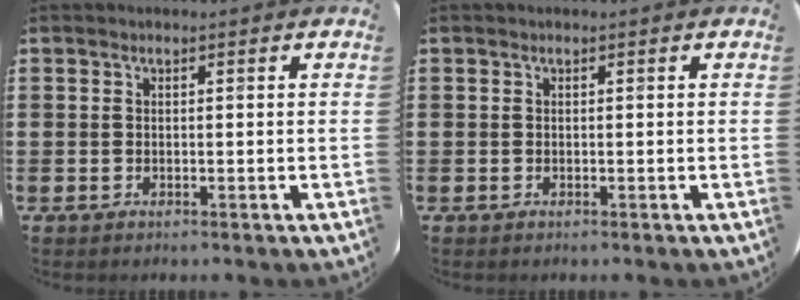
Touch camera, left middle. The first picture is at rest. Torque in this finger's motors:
{"motor_torque": [-0.01, 0.01, 0.00, 0.00]}